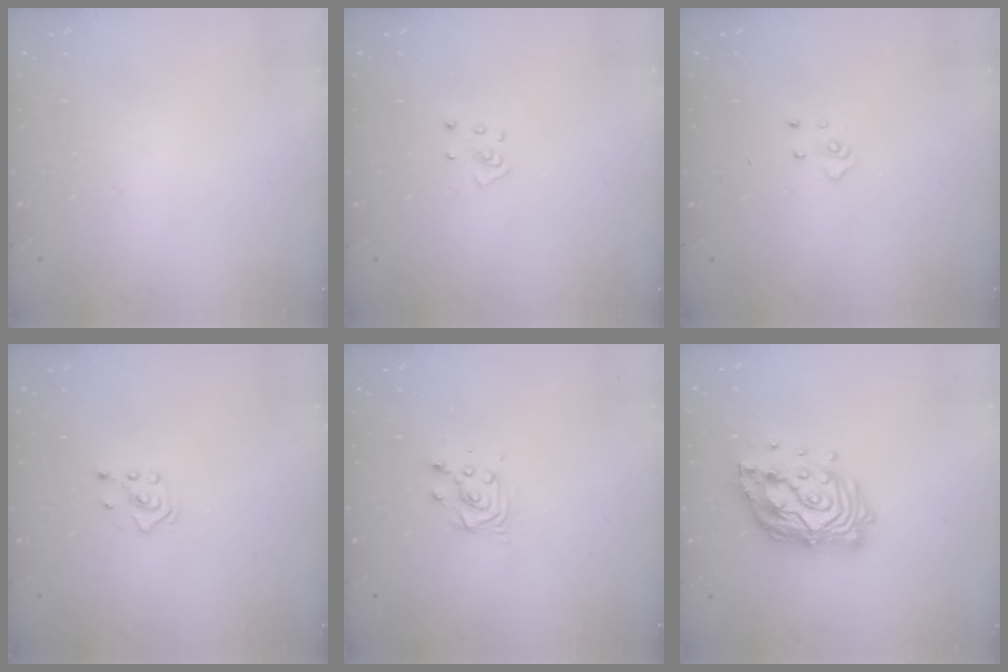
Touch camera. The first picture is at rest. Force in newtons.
{"total": 3.9, "press": 3.9, "slide": 0.3}
{"total": 3.4, "press": 3.4, "slide": 0.4}
{"total": 2.4, "press": 2.2, "slide": 0.8}
{"total": 4.7, "press": 4.7, "slide": 0.5}
{"total": 17.0, "press": 16.9, "slide": 1.5}